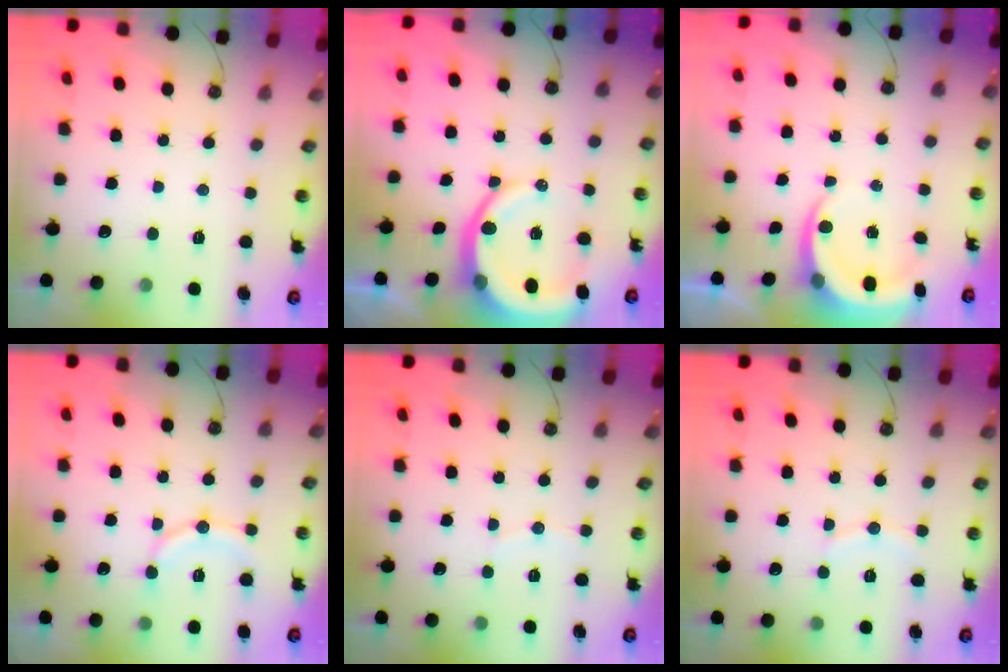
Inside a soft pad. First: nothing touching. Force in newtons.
{"total": 12.0, "press": 11.9, "slide": 1.4}
{"total": 5.7, "press": 5.6, "slide": 0.7}
{"total": 11.8, "press": 11.4, "slide": 3.1}
{"total": 4.5, "press": 4.5, "slide": 0.5}
{"total": 7.0, "press": 7.0, "slide": 0.4}